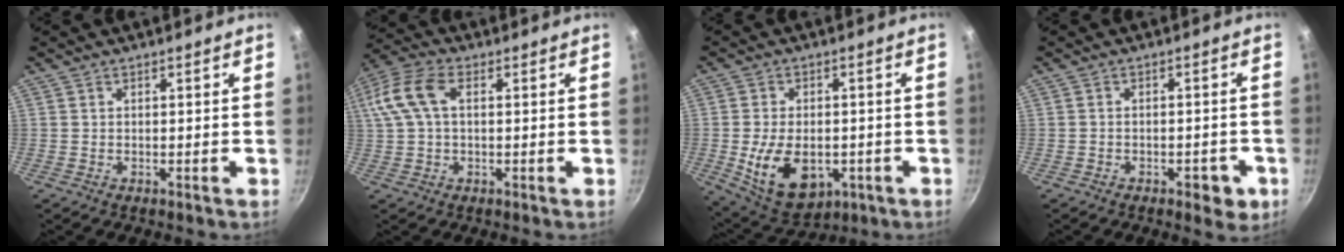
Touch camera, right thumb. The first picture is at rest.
{"total": 9.4, "force": [2.0, 5.4, 7.5], "torque": [-0.173, 0.031, 0.038]}
{"total": 13.1, "force": [-3.0, 8.4, 9.6], "torque": [-0.150, 0.000, -0.028]}
{"total": 4.4, "force": [-2.2, 2.2, 3.1], "torque": [-0.025, 0.010, -0.025]}